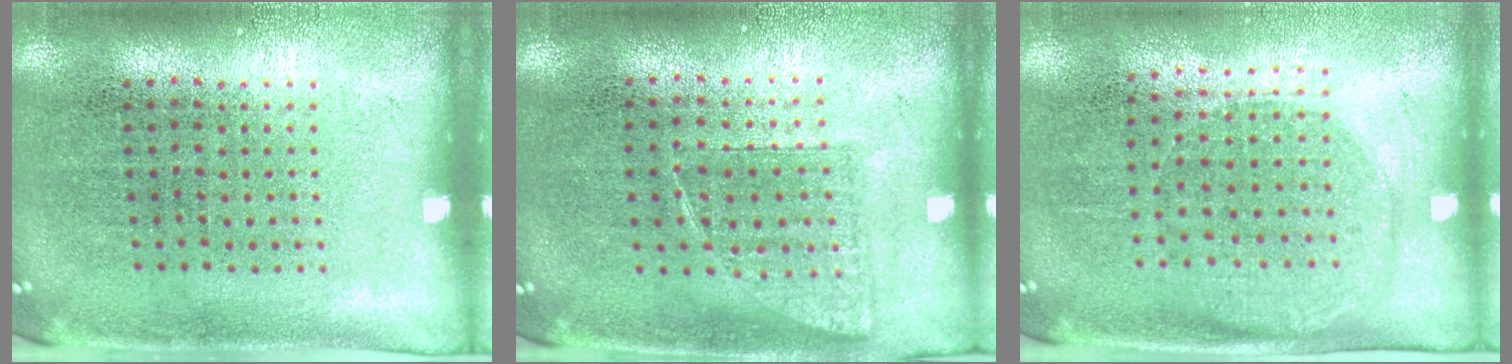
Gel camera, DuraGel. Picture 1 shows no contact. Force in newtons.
{"total": 0.8, "press": 0.7, "slide": 0.2}
{"total": 1.3, "press": 1.2, "slide": 0.5}